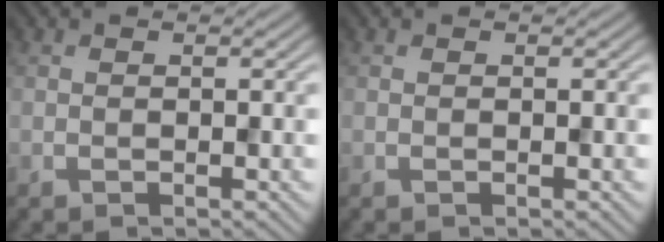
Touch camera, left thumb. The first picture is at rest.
{"total": 0.0}